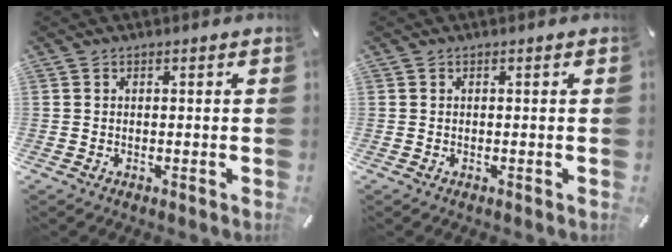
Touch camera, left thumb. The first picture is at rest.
{"total": 0.0}